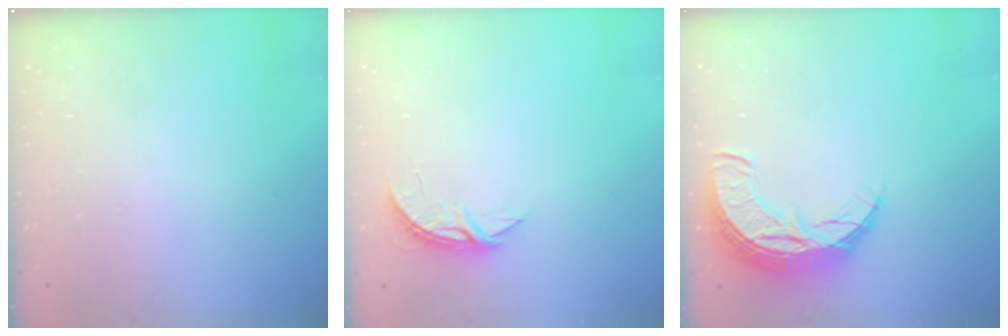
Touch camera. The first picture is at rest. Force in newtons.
{"total": 3.7, "press": 3.7, "slide": 0.3}
{"total": 11.5, "press": 11.5, "slide": 0.9}